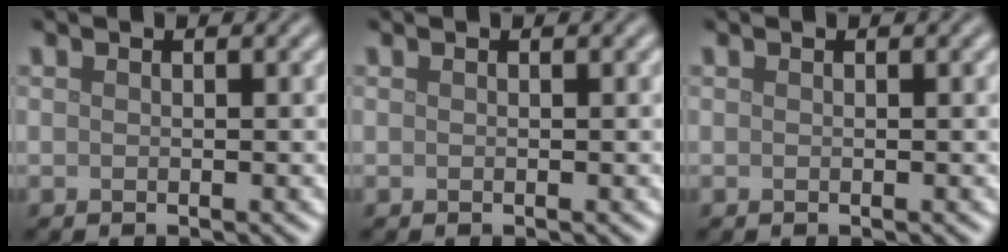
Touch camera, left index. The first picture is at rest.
{"total": 0.0}
{"total": 0.0}